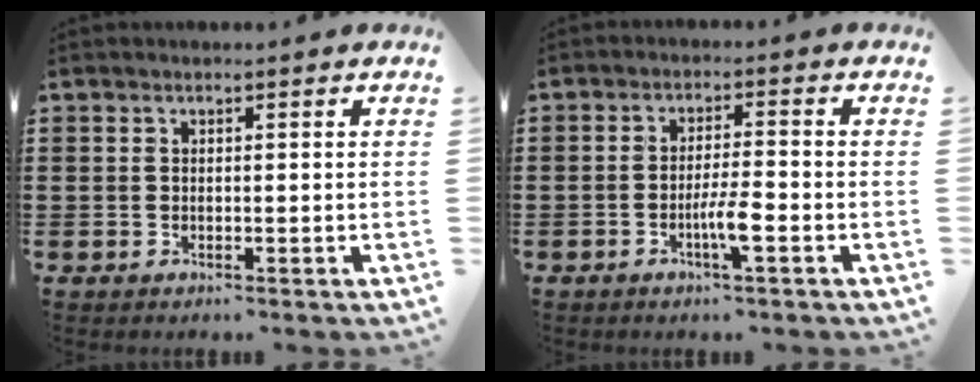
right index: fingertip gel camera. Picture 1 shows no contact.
{"total": 4.7, "force": [-1.9, 0.5, 4.2], "torque": [-0.086, -0.008, -0.037]}